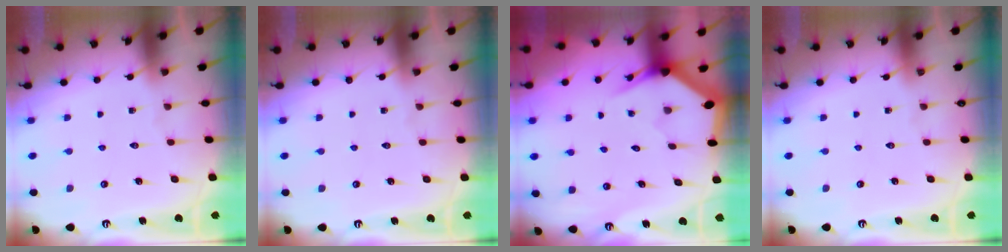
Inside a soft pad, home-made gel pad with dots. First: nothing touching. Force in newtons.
{"total": 0.0}
{"total": 3.3, "press": 3.3, "slide": 0.0}
{"total": 0.0}